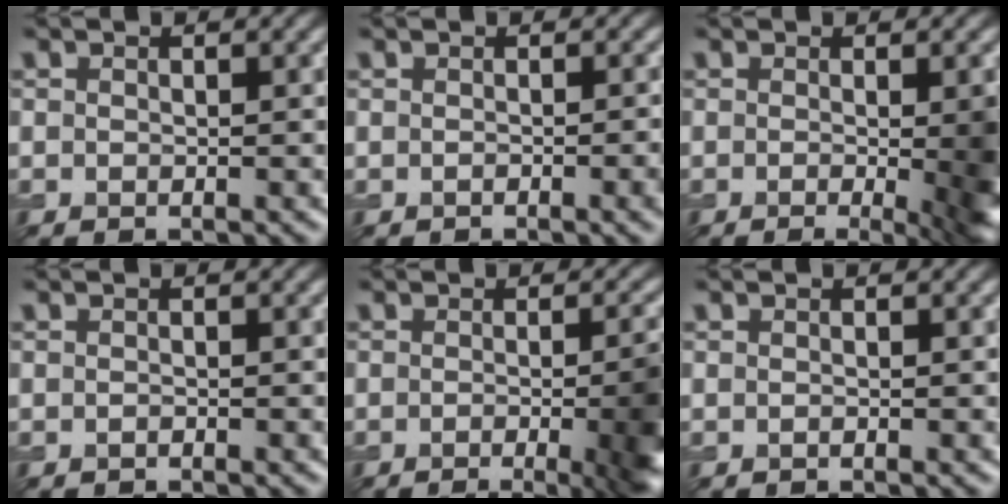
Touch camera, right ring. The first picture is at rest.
{"total": 2.0, "force": [-0.8, 0.5, 1.7], "torque": [-0.020, 0.000, -0.013]}
{"total": 7.5, "force": [-1.2, 2.3, 7.0], "torque": [-0.072, -0.013, -0.009]}
{"total": 0.0}
{"total": 8.0, "force": [-2.1, 2.8, 7.2], "torque": [-0.067, -0.011, -0.018]}
{"total": 0.0}